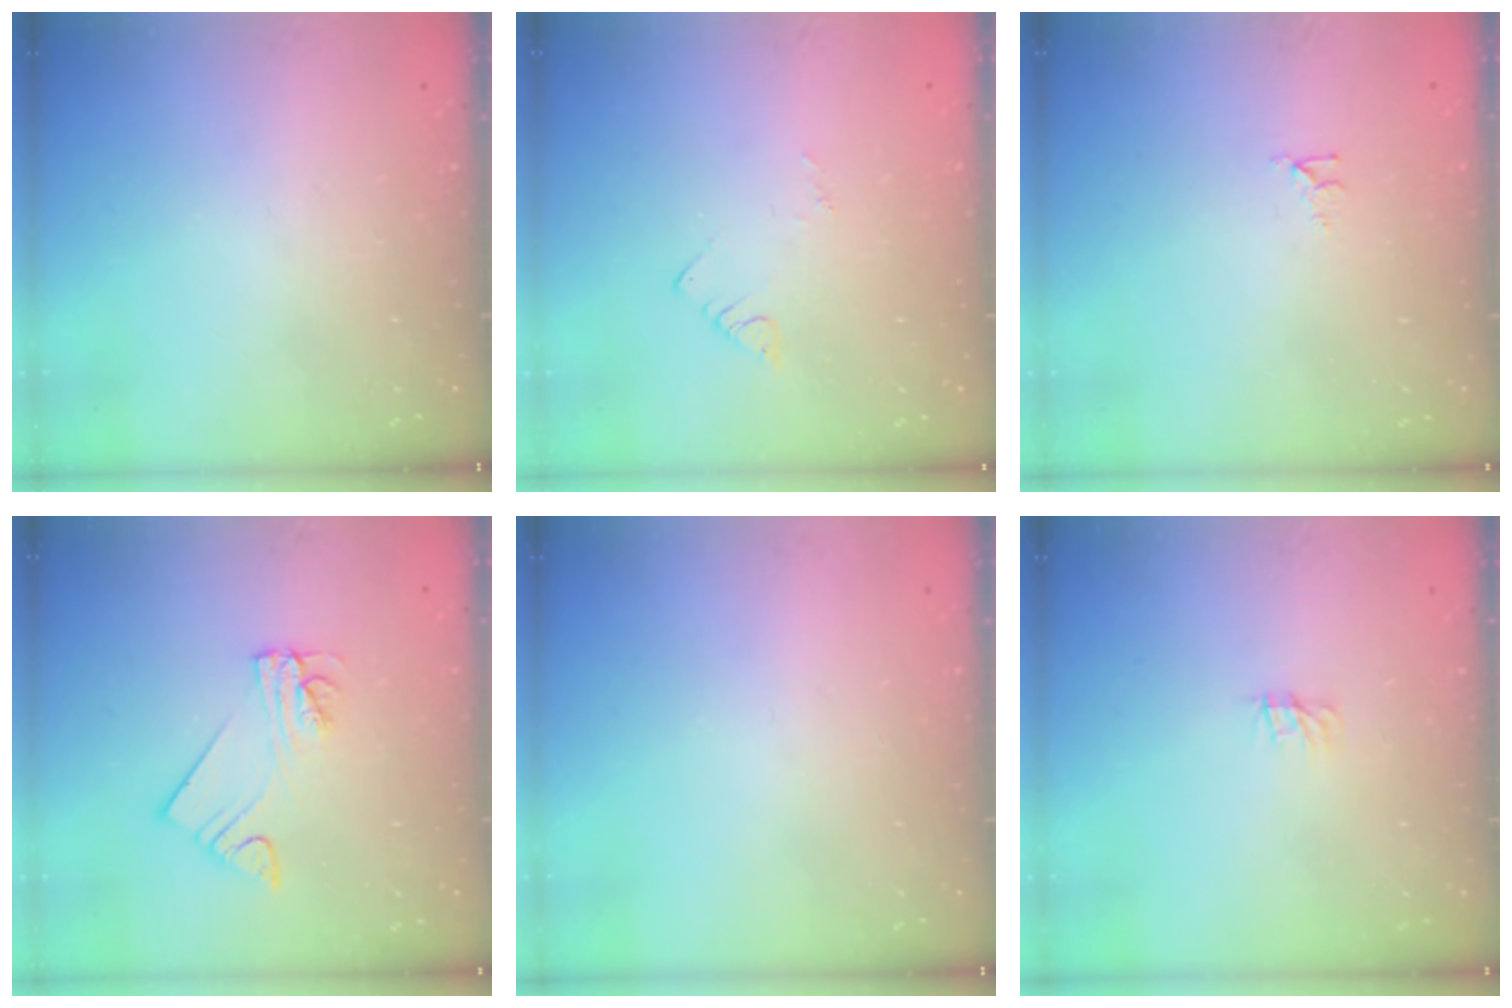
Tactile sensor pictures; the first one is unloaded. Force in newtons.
{"total": 3.2, "press": 3.2, "slide": 0.3}
{"total": 3.3, "press": 3.3, "slide": 0.2}
{"total": 4.5, "press": 4.5, "slide": 0.3}
{"total": 0.0}
{"total": 0.0}